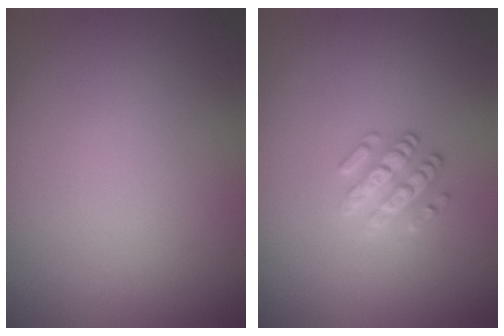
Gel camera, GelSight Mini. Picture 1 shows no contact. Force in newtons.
{"total": 2.5, "press": 2.4, "slide": 0.8}